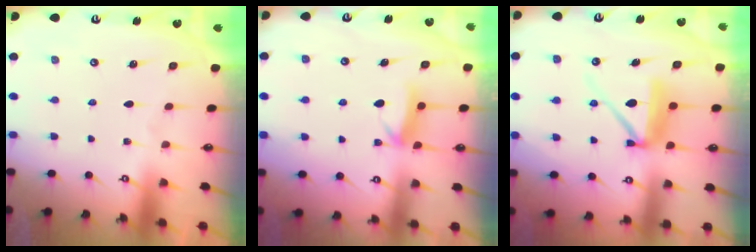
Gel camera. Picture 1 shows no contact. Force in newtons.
{"total": 5.9, "press": 5.9, "slide": 0.8}
{"total": 9.5, "press": 9.4, "slide": 0.5}